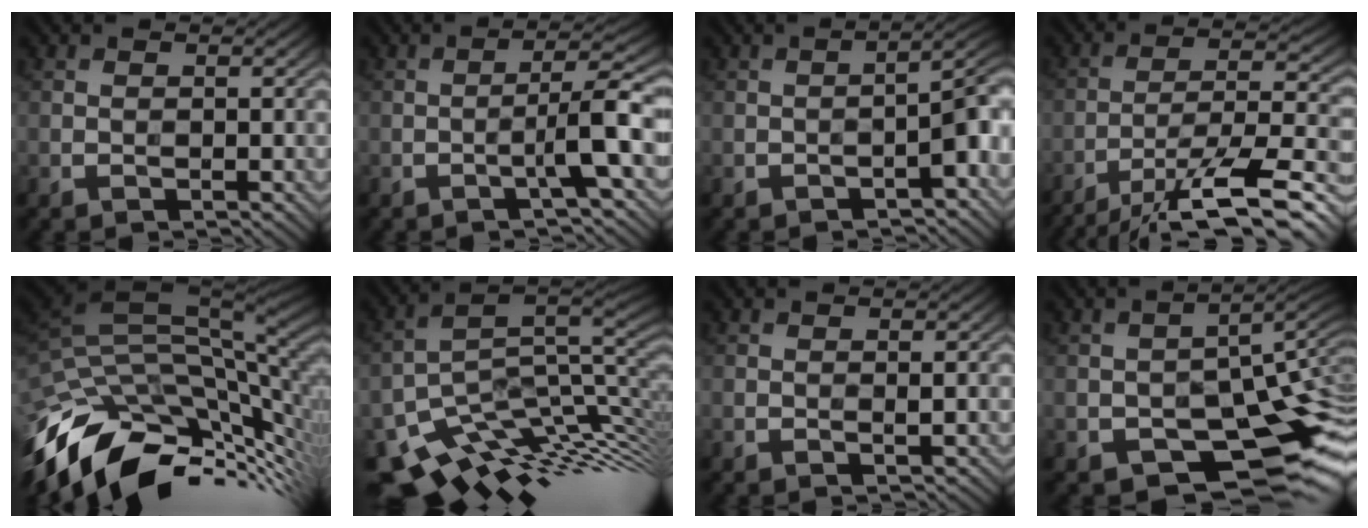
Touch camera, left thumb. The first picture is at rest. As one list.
[{"total": 5.4, "force": [-1.9, 0.4, 5.1], "torque": [-0.078, 0.027, -0.039]}, {"total": 5.0, "force": [-2.2, 1.1, 4.3], "torque": [-0.056, 0.011, -0.028]}, {"total": 15.3, "force": [-11.2, 3.2, 10.0], "torque": [-0.182, -0.008, -0.168]}, {"total": 15.0, "force": [-6.8, 7.6, 11.0], "torque": [-0.228, -0.020, -0.115]}, {"total": 12.7, "force": [-4.3, 6.2, 10.2], "torque": [-0.192, -0.019, -0.055]}, {"total": 0.9, "force": [-0.2, 0.1, 0.8], "torque": [-0.014, 0.004, -0.002]}, {"total": 12.1, "force": [-4.9, 6.2, 9.2], "torque": [-0.125, -0.020, -0.070]}]